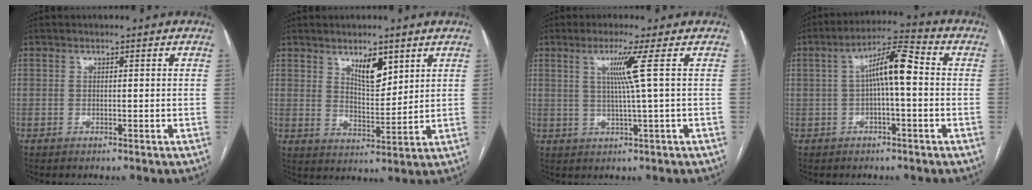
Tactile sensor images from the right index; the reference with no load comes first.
{"total": 6.0, "force": [3.6, 2.1, 4.3], "torque": [-0.076, -0.007, 0.067]}
{"total": 4.9, "force": [1.3, -1.8, 4.4], "torque": [-0.087, -0.005, 0.028]}
{"total": 7.7, "force": [0.3, 1.3, 7.6], "torque": [-0.134, 0.028, 0.001]}